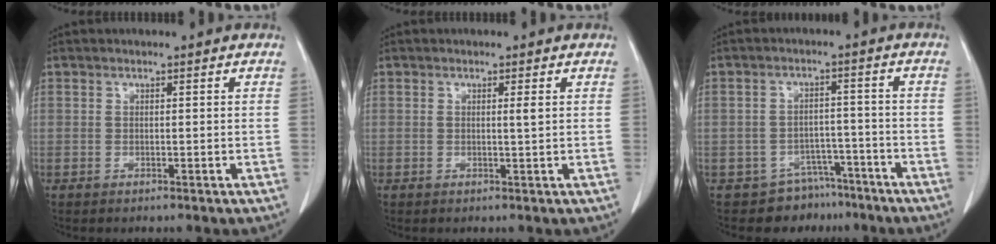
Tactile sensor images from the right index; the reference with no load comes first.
{"total": 1.0, "force": [0.3, -0.1, 1.0], "torque": [-0.017, 0.000, 0.003]}
{"total": 6.4, "force": [-5.0, 4.0, 0.0], "torque": [0.015, 0.033, -0.072]}